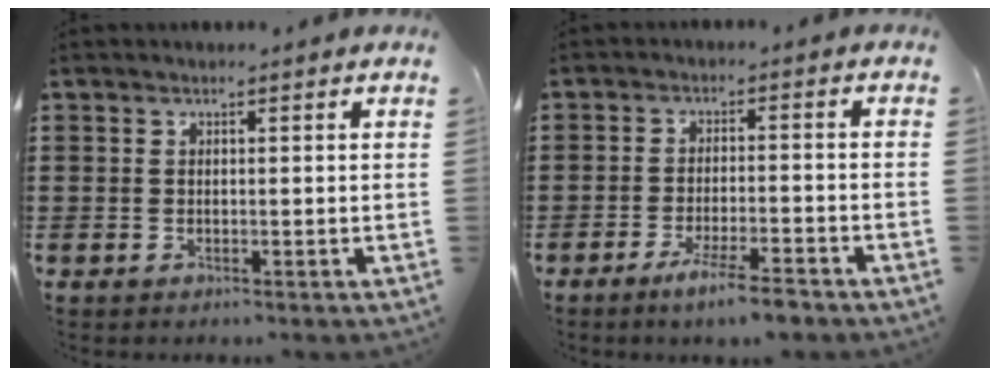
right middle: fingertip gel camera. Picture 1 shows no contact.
{"total": 5.2, "force": [-4.0, 0.2, 3.3], "torque": [-0.059, -0.007, -0.070]}